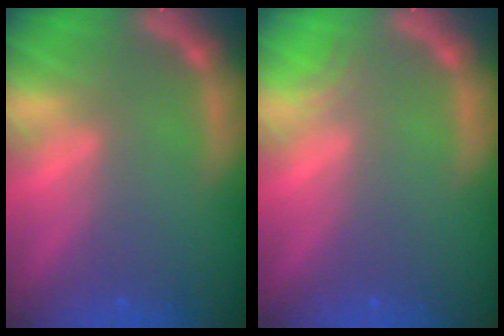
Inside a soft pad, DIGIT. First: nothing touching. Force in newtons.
{"total": 0.9}